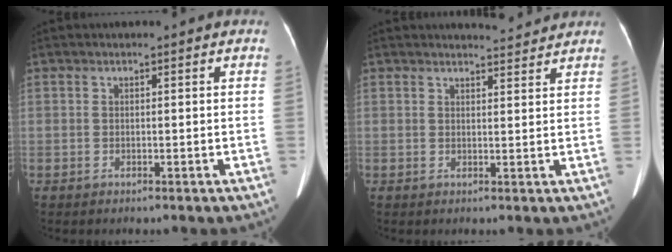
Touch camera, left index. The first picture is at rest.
{"total": 3.4, "force": [3.4, 0.2, 0.2], "torque": [-0.011, 0.000, 0.041]}